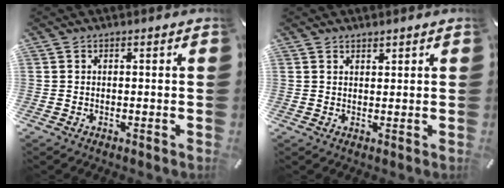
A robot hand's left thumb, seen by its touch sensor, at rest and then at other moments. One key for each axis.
{"total": 1.4, "fx": 1.3, "fy": 0.7, "fz": 0.1, "tx": 0.008, "ty": -0.005, "tz": 0.023}